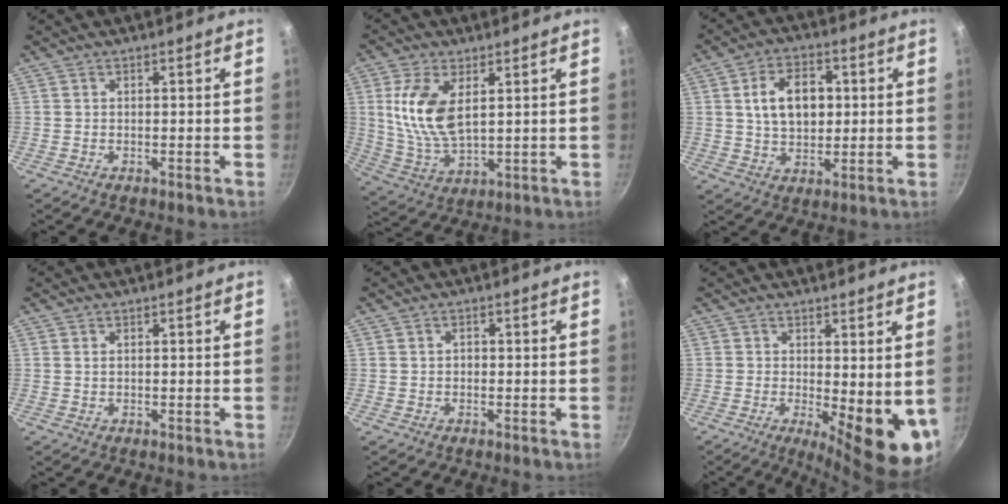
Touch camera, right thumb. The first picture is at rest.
{"total": 11.9, "force": [3.1, 6.2, 9.7], "torque": [-0.191, -0.017, 0.069]}
{"total": 11.1, "force": [1.9, 7.4, 8.0], "torque": [-0.110, 0.003, 0.032]}
{"total": 0.8, "force": [0.3, 0.5, 0.5], "torque": [-0.009, 0.002, 0.005]}
{"total": 1.0, "force": [0.1, 0.8, 0.6], "torque": [-0.008, 0.005, 0.000]}
{"total": 11.3, "force": [-0.4, 4.0, 10.5], "torque": [-0.116, -0.019, 0.004]}